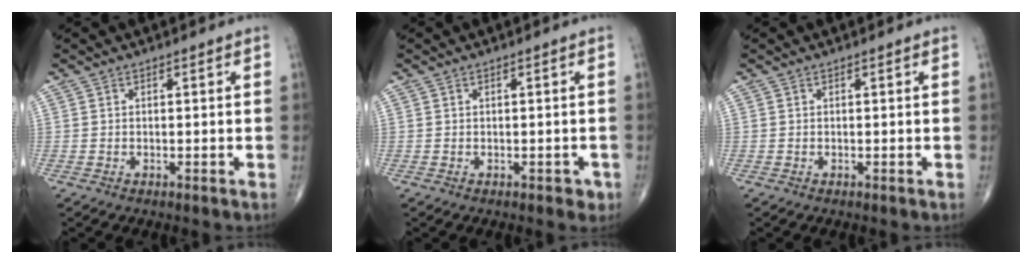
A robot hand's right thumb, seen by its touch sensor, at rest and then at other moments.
{"total": 1.4, "force": [-0.5, 1.0, 1.0], "torque": [-0.006, 0.003, -0.003]}
{"total": 0.0}